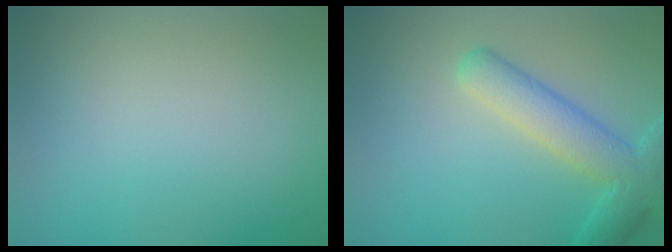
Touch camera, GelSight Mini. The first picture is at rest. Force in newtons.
{"total": 5.5, "press": 5.5, "slide": 0.3}